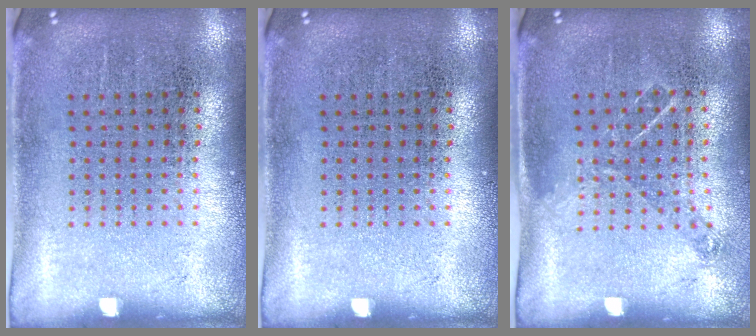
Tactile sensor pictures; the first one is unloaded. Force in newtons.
{"total": 0.0}
{"total": 0.8, "press": 0.8, "slide": 0.2}